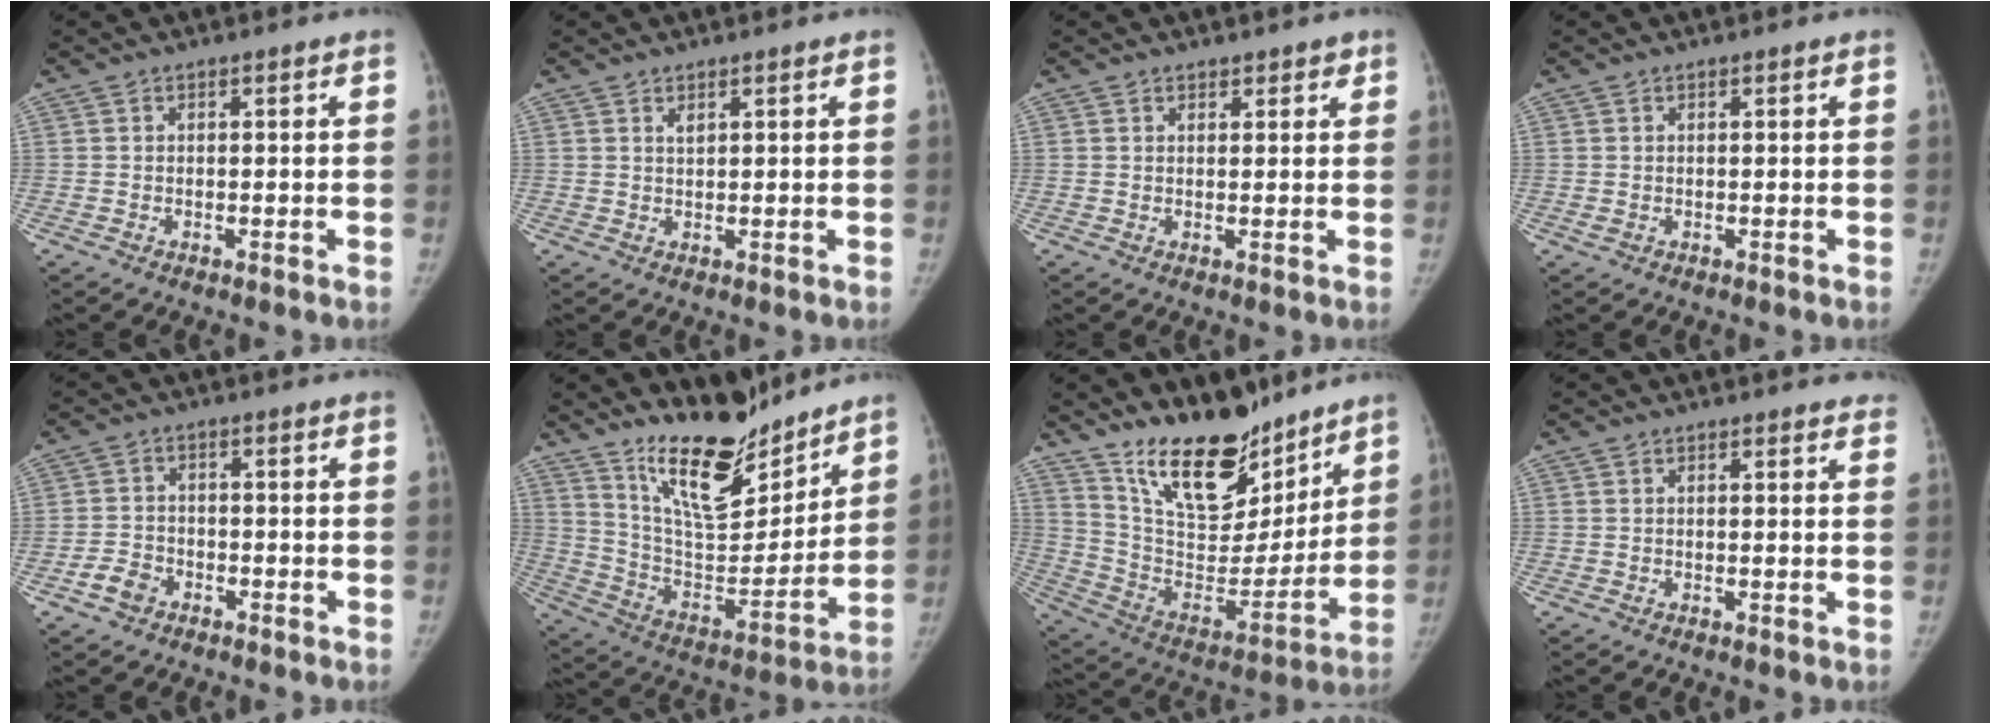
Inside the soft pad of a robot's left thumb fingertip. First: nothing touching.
{"total": 0.9, "force": [0.7, 0.3, 0.5], "torque": [-0.006, -0.006, 0.014]}
{"total": 1.9, "force": [1.5, 1.2, 0.3], "torque": [0.017, -0.008, 0.016]}
{"total": 0.5, "force": [0.0, 0.4, 0.3], "torque": [-0.004, 0.000, -0.001]}
{"total": 3.7, "force": [-2.2, 2.7, 1.4], "torque": [-0.019, 0.018, -0.042]}
{"total": 18.1, "force": [14.7, 6.2, 8.6], "torque": [-0.092, -0.112, 0.260]}
{"total": 21.5, "force": [16.4, 9.2, 10.5], "torque": [-0.126, -0.102, 0.284]}
{"total": 3.3, "force": [3.0, 1.0, 0.8], "torque": [0.013, -0.008, 0.020]}